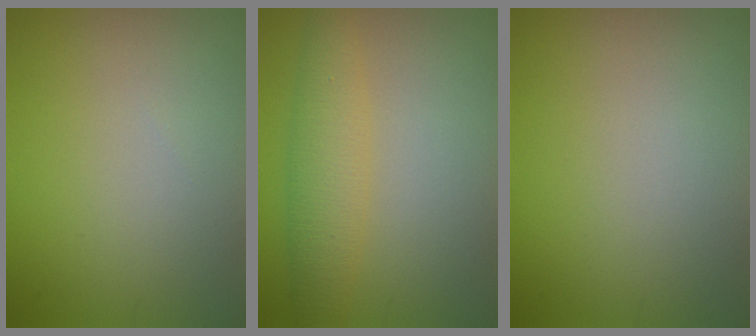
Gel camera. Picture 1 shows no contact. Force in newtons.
{"total": 3.8, "press": 3.8, "slide": 0.1}
{"total": 0.0}